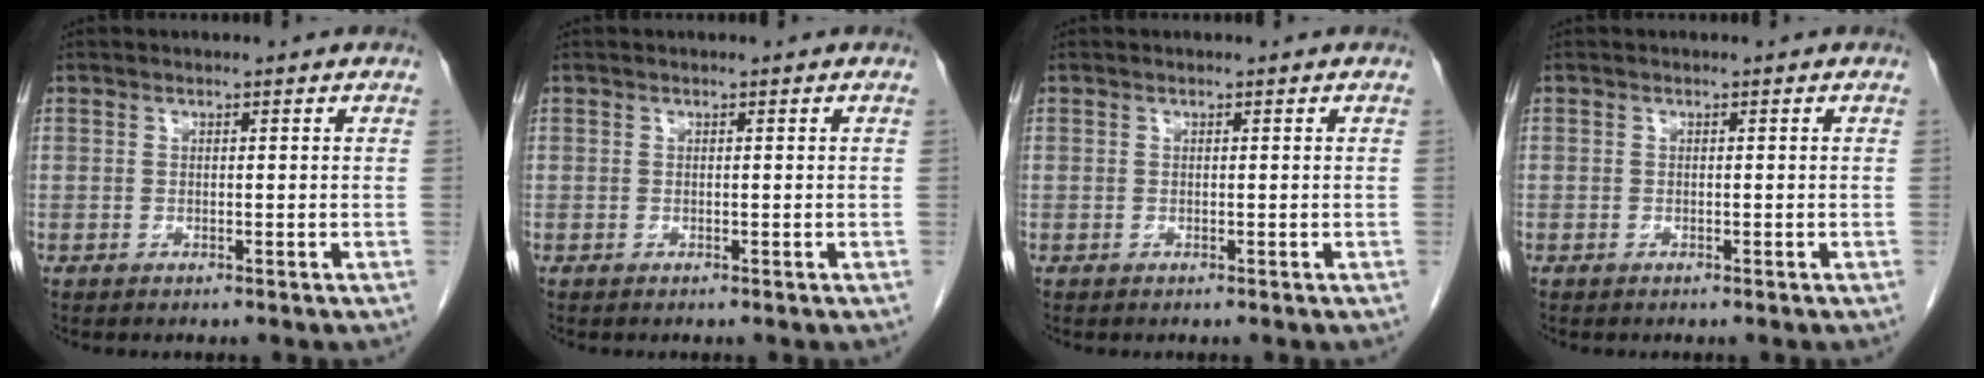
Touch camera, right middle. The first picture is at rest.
{"total": 0.0}
{"total": 0.0}
{"total": 0.0}